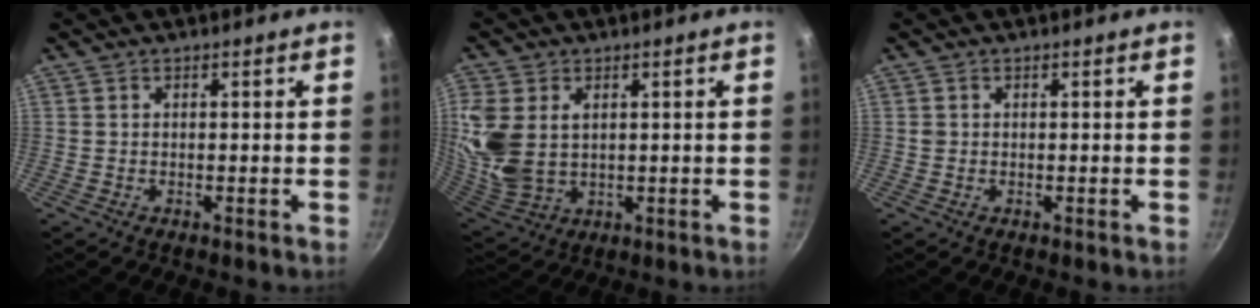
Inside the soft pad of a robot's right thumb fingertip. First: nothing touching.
{"total": 14.3, "force": [3.1, 10.1, 9.6], "torque": [-0.212, -0.014, 0.074]}
{"total": 0.7, "force": [0.0, 0.6, 0.2], "torque": [-0.001, 0.001, 0.000]}